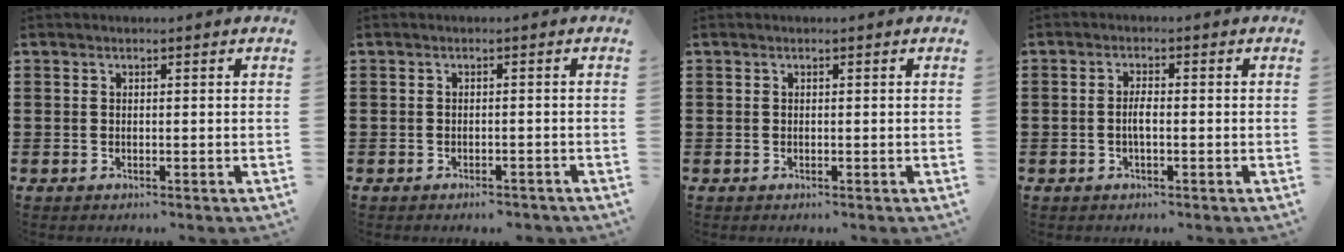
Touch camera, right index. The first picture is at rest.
{"total": 1.3, "force": [-1.3, 0.2, 0.3], "torque": [-0.010, 0.000, -0.025]}
{"total": 0.0}
{"total": 2.2, "force": [-0.4, 0.6, 2.1], "torque": [-0.039, 0.004, -0.009]}